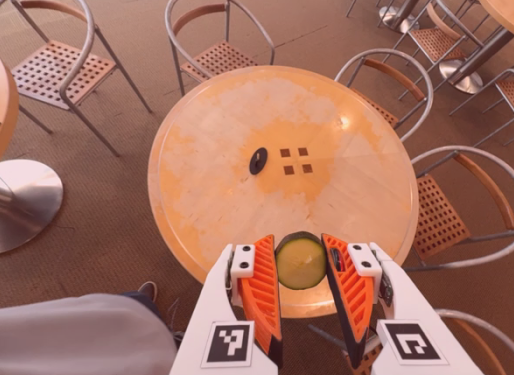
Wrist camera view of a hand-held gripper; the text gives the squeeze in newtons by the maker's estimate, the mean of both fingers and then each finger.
{"total": 8.5, "left": 8.4, "right": 8.6}